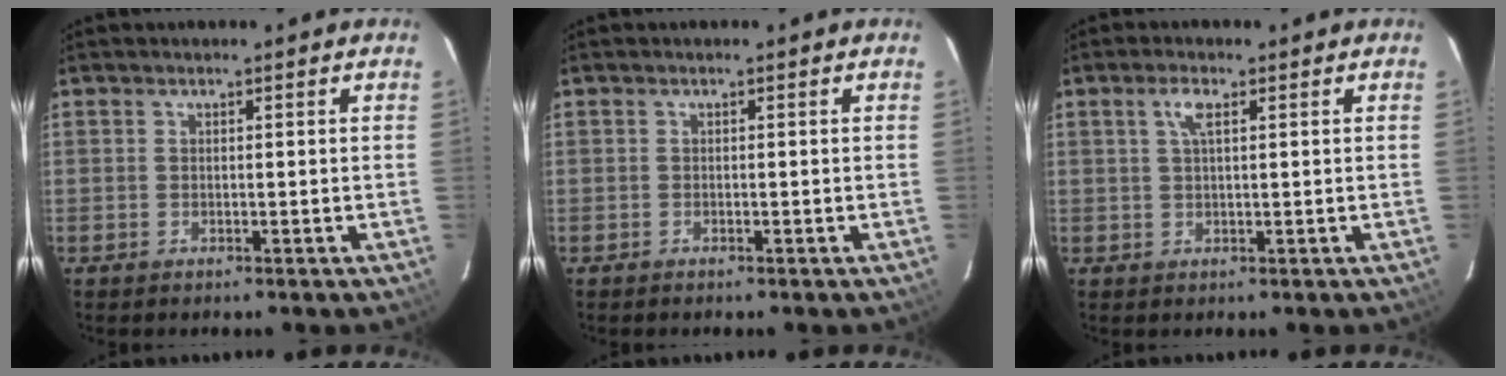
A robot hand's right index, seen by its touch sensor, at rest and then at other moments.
{"total": 0.0}
{"total": 2.7, "force": [1.1, 0.9, 2.3], "torque": [-0.049, 0.007, 0.021]}